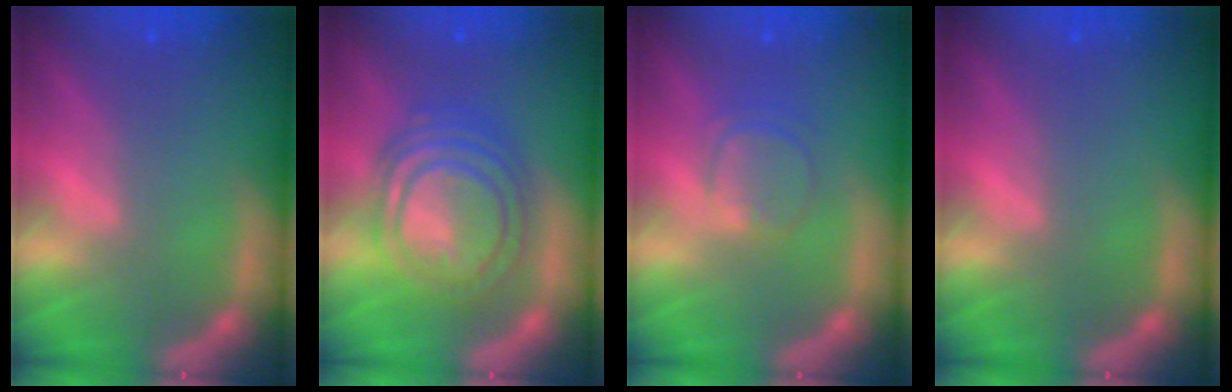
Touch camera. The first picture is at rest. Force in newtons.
{"total": 9.5}
{"total": 3.0}
{"total": 0.0}